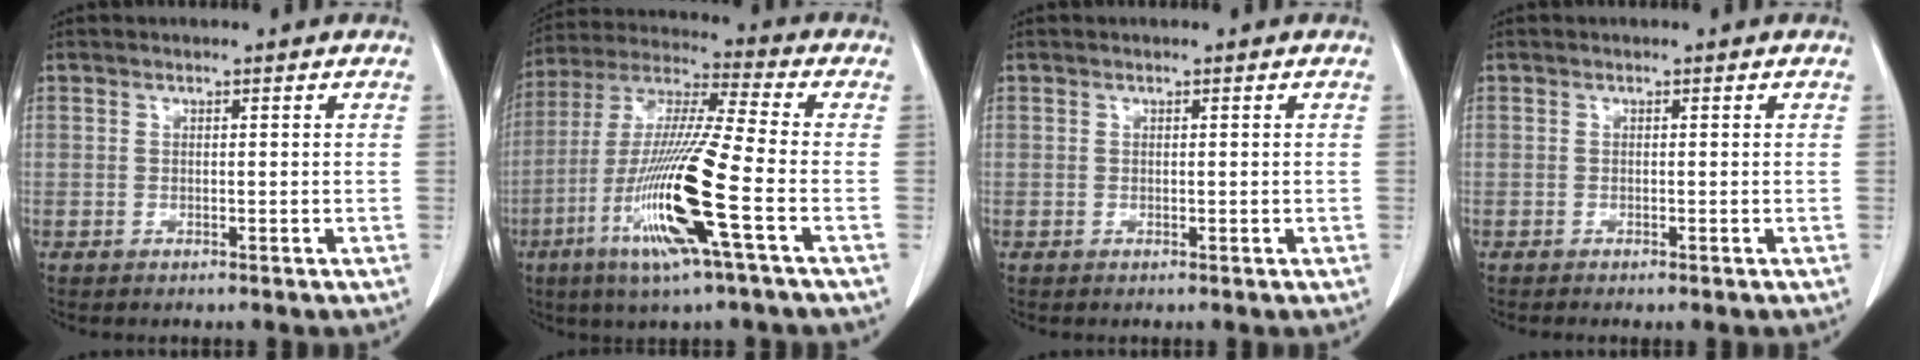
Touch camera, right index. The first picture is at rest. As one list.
[{"total": 17.0, "force": [-6.0, -0.3, 15.9], "torque": [-0.329, -0.021, -0.120]}, {"total": 0.0}, {"total": 0.5, "force": [-0.4, 0.0, 0.4], "torque": [-0.009, -0.002, -0.007]}]